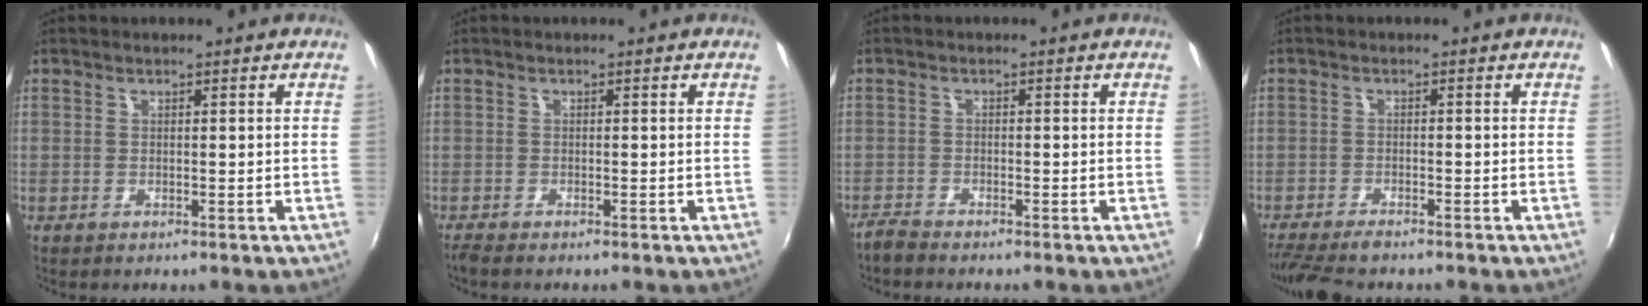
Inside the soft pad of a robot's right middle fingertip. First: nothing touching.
{"total": 1.3, "force": [-1.2, 0.0, 0.7], "torque": [-0.015, -0.006, -0.023]}
{"total": 2.3, "force": [-2.2, 0.2, 0.5], "torque": [-0.020, -0.008, -0.047]}
{"total": 7.5, "force": [-6.5, 1.3, 3.6], "torque": [-0.092, -0.029, -0.114]}